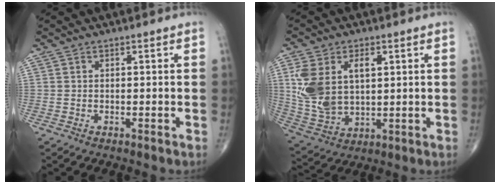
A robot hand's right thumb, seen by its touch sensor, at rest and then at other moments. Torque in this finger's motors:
{"motor_torque": [2.12, 2.17, 1.62, 0.41, 0.21]}